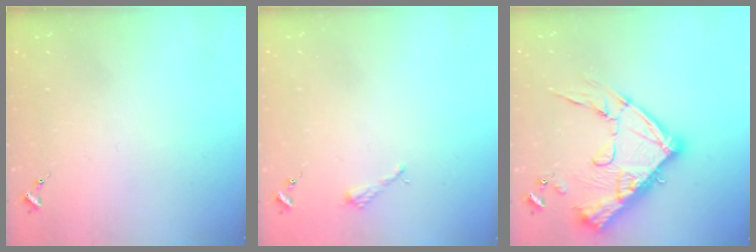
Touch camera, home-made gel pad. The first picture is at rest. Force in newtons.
{"total": 2.2, "press": 2.2, "slide": 0.3}
{"total": 20.7, "press": 20.6, "slide": 2.2}